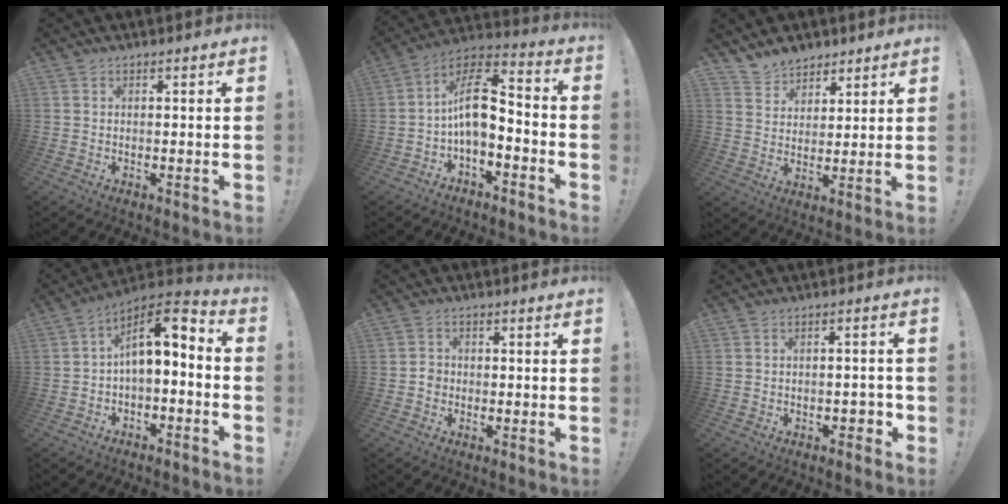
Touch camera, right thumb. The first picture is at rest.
{"total": 12.1, "force": [-0.8, 6.4, 10.2], "torque": [-0.180, 0.023, -0.010]}
{"total": 8.1, "force": [6.8, 4.3, 0.2], "torque": [-0.019, -0.053, 0.136]}
{"total": 8.2, "force": [0.6, 3.6, 7.3], "torque": [-0.118, -0.006, 0.013]}
{"total": 2.2, "force": [-1.0, 1.8, 0.9], "torque": [-0.015, 0.009, -0.019]}
{"total": 3.4, "force": [-1.7, 1.9, 2.3], "torque": [-0.029, 0.011, -0.029]}